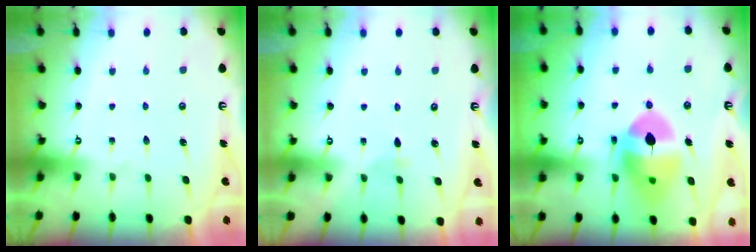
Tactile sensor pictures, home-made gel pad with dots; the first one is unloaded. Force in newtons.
{"total": 1.6, "press": 1.6, "slide": 0.4}
{"total": 14.6, "press": 14.5, "slide": 2.0}